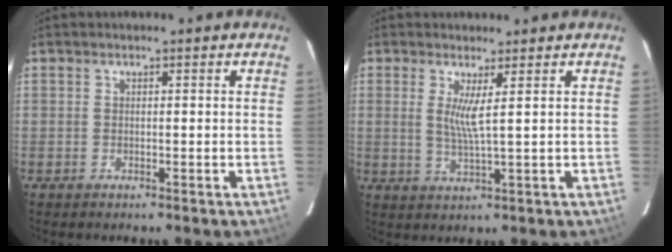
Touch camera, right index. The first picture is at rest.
{"total": 3.7, "force": [1.3, -0.5, 3.5], "torque": [-0.067, -0.012, 0.021]}